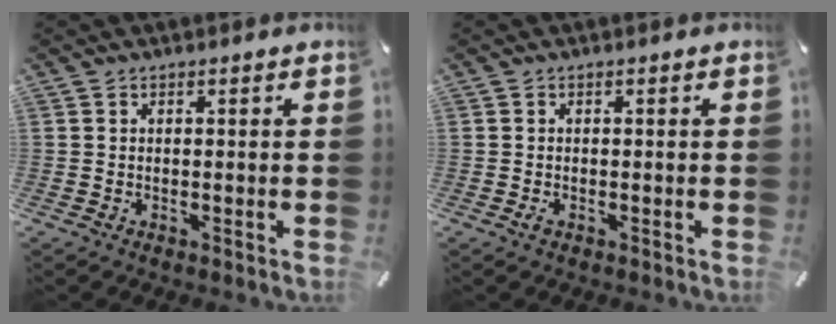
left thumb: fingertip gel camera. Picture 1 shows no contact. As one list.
[{"total": 0.7, "force": [-0.3, 0.4, 0.4], "torque": [-0.008, -0.003, -0.005]}]